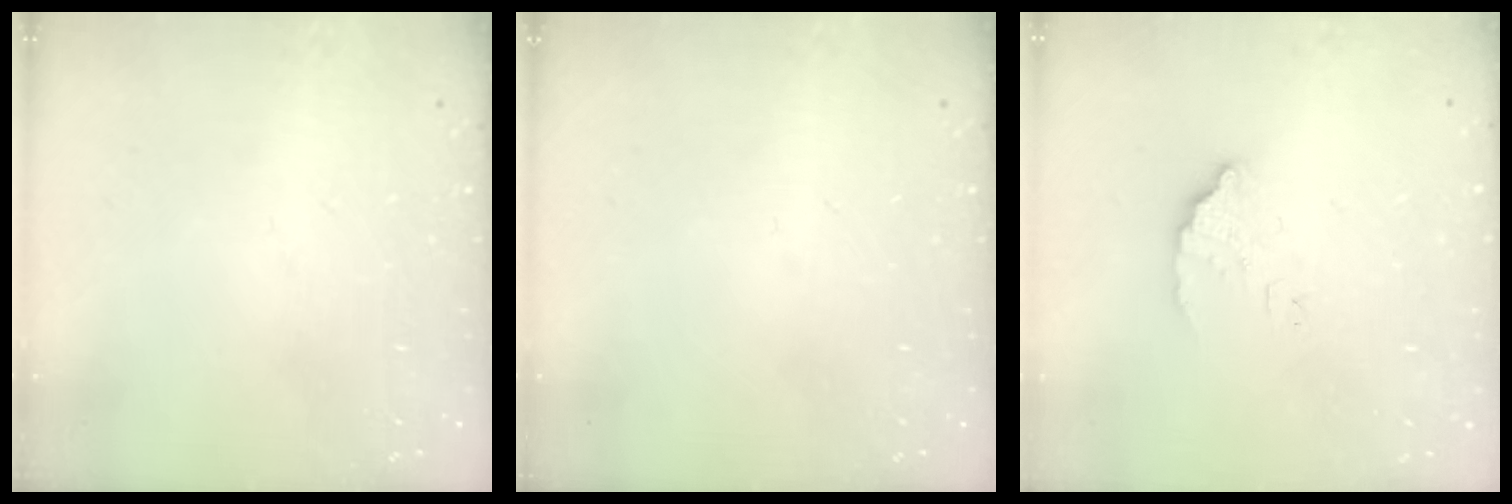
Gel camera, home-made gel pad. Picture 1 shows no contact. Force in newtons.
{"total": 0.0}
{"total": 3.5, "press": 3.4, "slide": 0.4}